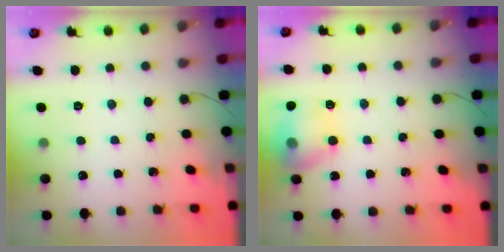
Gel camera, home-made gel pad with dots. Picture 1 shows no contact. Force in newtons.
{"total": 14.7, "press": 14.6, "slide": 1.3}